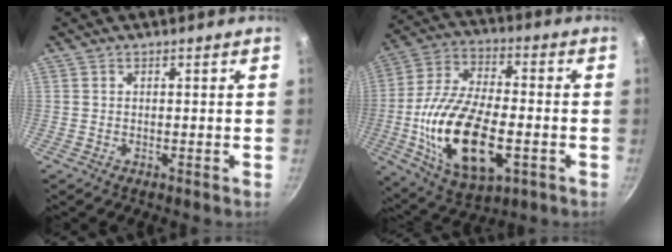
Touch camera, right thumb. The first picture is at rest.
{"total": 21.9, "force": [-4.9, 10.9, 18.4], "torque": [-0.342, 0.017, -0.083]}